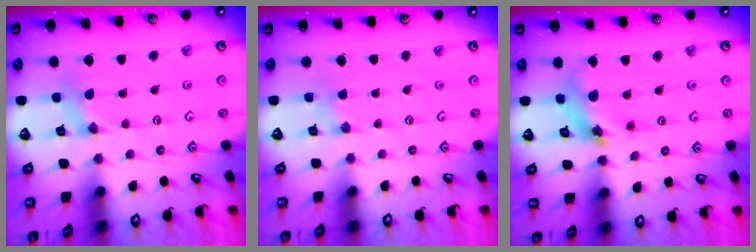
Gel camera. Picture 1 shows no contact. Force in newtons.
{"total": 0.0}
{"total": 10.0, "press": 9.9, "slide": 1.2}